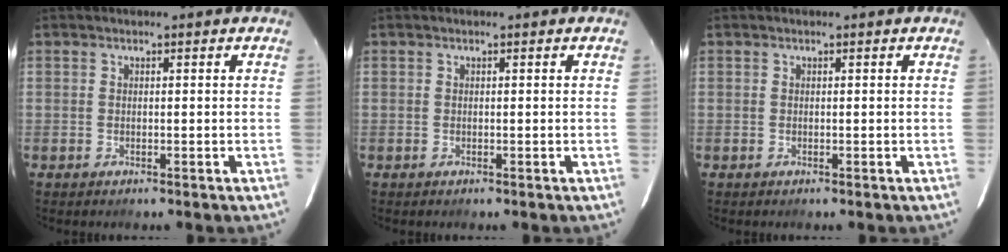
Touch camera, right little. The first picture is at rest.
{"total": 0.0}
{"total": 0.0}